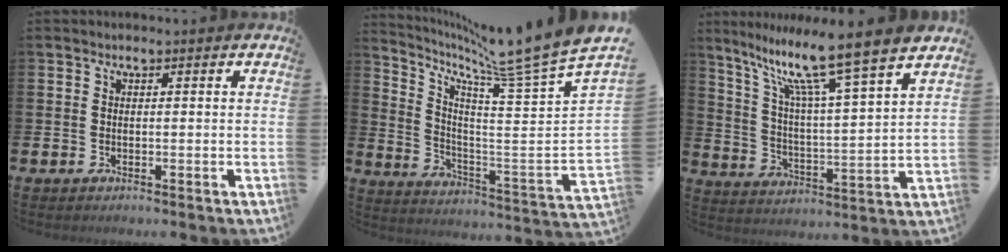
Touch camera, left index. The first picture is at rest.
{"total": 9.7, "force": [8.6, -0.6, 4.4], "torque": [-0.100, -0.094, 0.129]}
{"total": 11.9, "force": [9.6, 0.7, 7.0], "torque": [-0.160, -0.062, 0.157]}